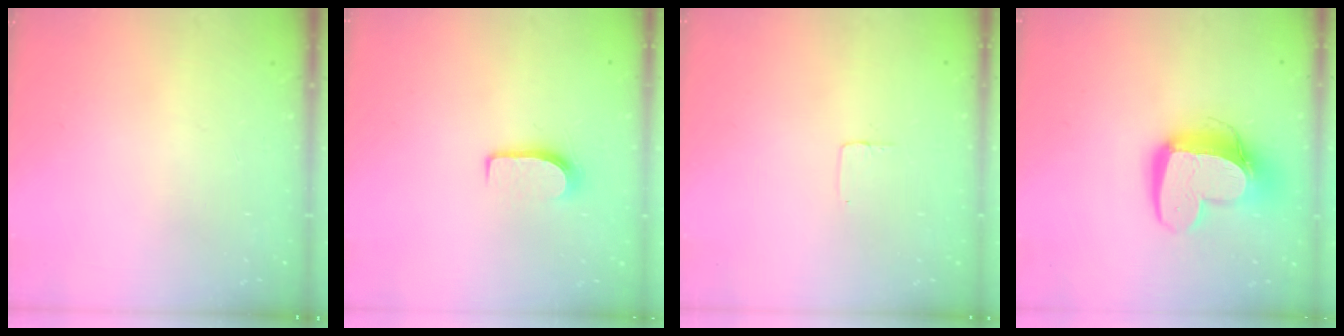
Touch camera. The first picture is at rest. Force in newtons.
{"total": 6.5, "press": 6.4, "slide": 0.6}
{"total": 2.5, "press": 2.5, "slide": 0.1}
{"total": 15.2, "press": 15.2, "slide": 1.4}